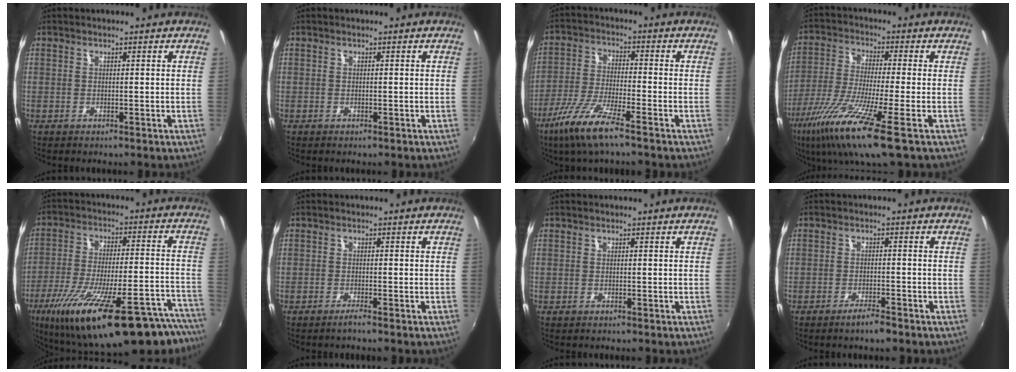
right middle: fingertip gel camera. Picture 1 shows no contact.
{"total": 0.0}
{"total": 10.1, "force": [-6.5, 0.8, 7.7], "torque": [-0.170, -0.016, -0.127]}
{"total": 14.7, "force": [-7.5, 1.0, 12.6], "torque": [-0.268, -0.039, -0.144]}
{"total": 32.7, "force": [-24.7, 8.1, 19.9], "torque": [-0.324, -0.046, -0.346]}
{"total": 1.2, "force": [-0.9, -0.2, 0.7], "torque": [-0.014, -0.004, -0.021]}
{"total": 0.0}
{"total": 3.0, "force": [-2.3, 0.3, 1.8], "torque": [-0.044, -0.001, -0.041]}